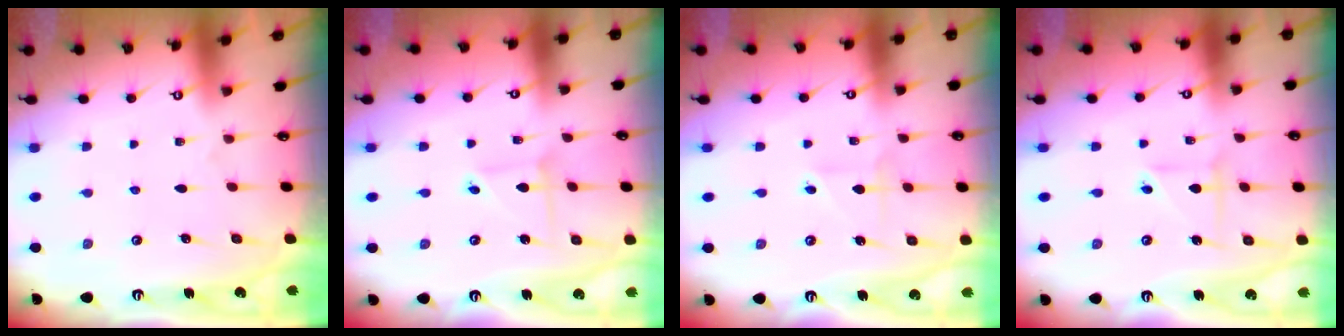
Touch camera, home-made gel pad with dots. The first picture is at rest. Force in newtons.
{"total": 3.1, "press": 3.0, "slide": 0.3}
{"total": 2.7, "press": 2.6, "slide": 0.3}
{"total": 3.3, "press": 3.2, "slide": 0.4}